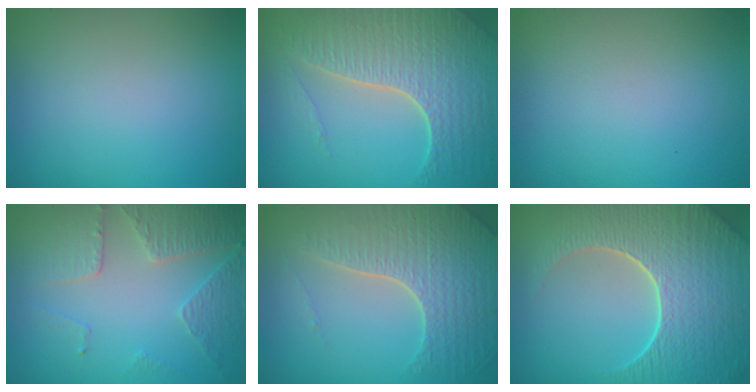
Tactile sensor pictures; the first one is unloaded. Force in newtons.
{"total": 7.3, "press": 5.3, "slide": 4.9}
{"total": 0.0}
{"total": 4.5, "press": 3.3, "slide": 3.1}
{"total": 6.5, "press": 5.0, "slide": 4.2}
{"total": 9.1, "press": 6.5, "slide": 6.3}